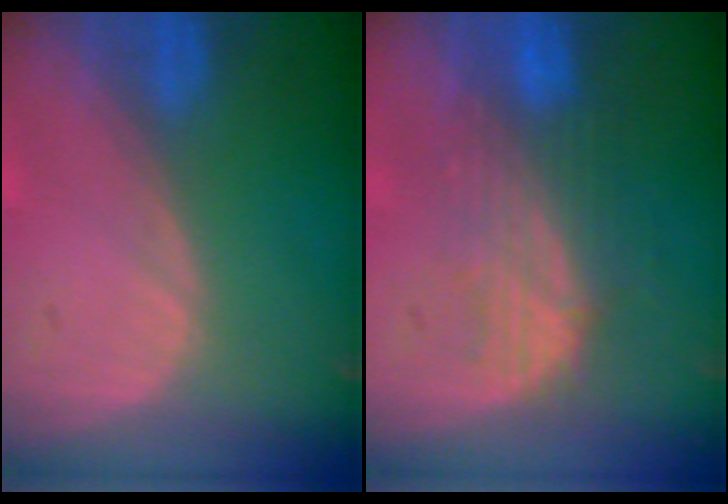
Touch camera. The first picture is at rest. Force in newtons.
{"total": 7.4, "press": 7.0, "slide": 2.2}